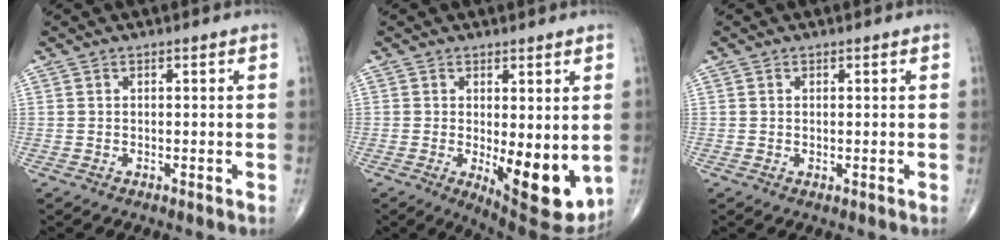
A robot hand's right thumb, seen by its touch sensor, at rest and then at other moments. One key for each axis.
{"total": 11.8, "fx": -1.5, "fy": 4.5, "fz": 10.8, "tx": -0.134, "ty": -0.029, "tz": -0.007}
{"total": 0.0}